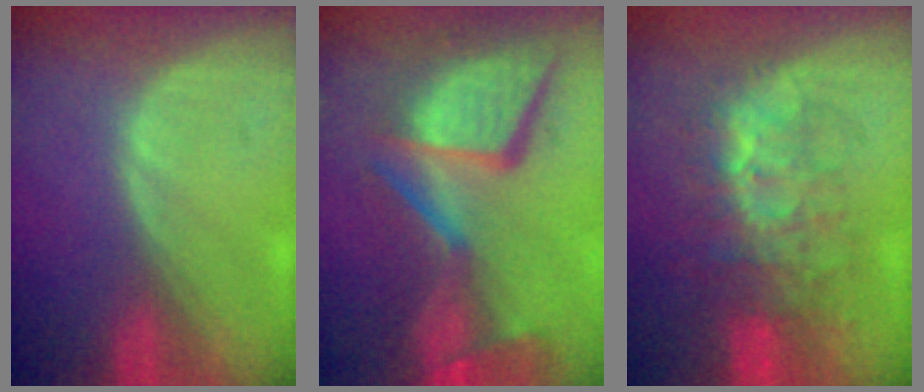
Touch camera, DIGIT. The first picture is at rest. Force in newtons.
{"total": 13.8, "press": 11.2, "slide": 8.0}
{"total": 8.9, "press": 8.3, "slide": 3.3}